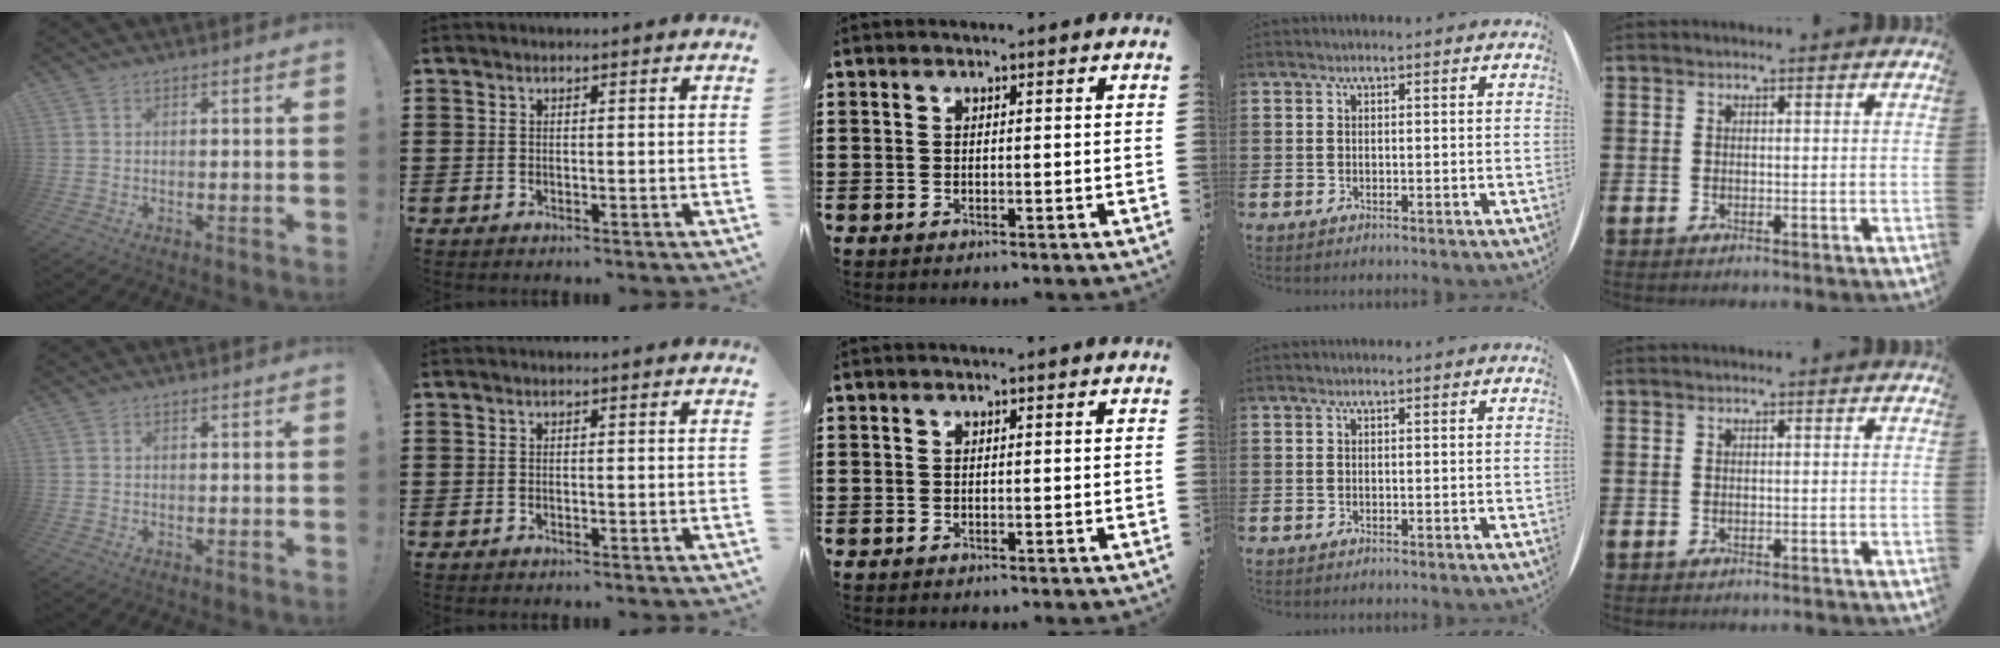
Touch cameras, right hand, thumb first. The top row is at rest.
{}